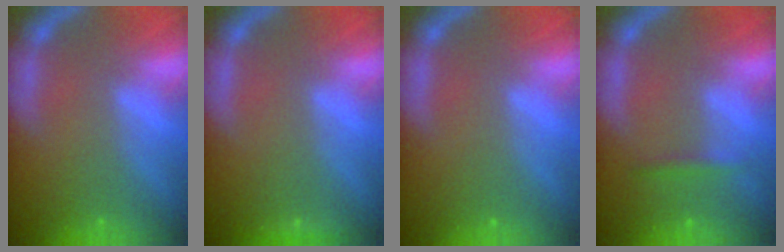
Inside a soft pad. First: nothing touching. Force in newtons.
{"total": 0.9}
{"total": 0.0}
{"total": 1.4}